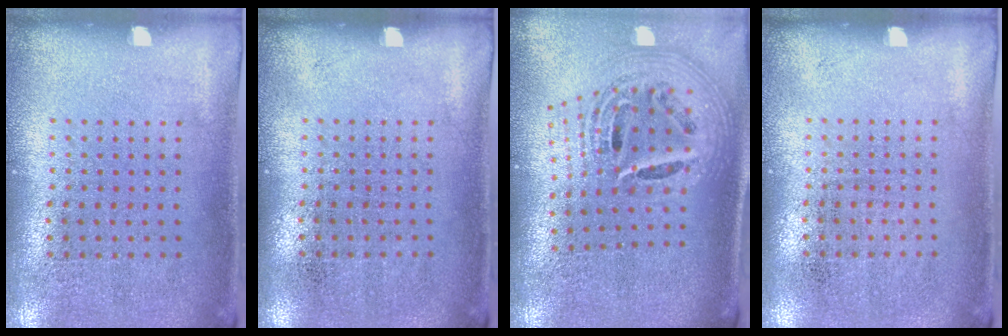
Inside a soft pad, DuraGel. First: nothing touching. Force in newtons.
{"total": 0.0}
{"total": 2.7, "press": 1.9, "slide": 1.9}
{"total": 0.0}